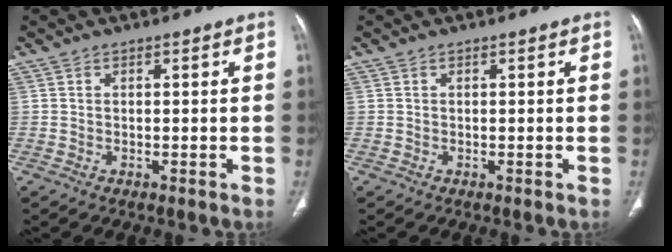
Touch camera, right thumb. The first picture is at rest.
{"total": 0.0}